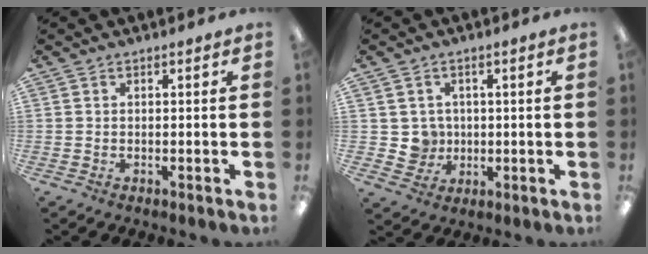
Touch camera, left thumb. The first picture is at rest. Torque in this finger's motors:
{"motor_torque": [0.00, 0.01, 0.02, -0.04, -0.03]}